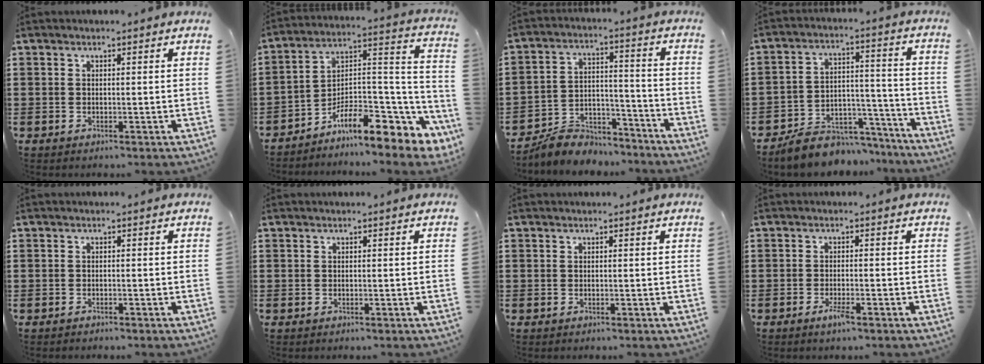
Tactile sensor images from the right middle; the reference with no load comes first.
{"total": 9.0, "force": [-6.5, 2.6, 5.6], "torque": [-0.095, -0.004, -0.126]}
{"total": 6.4, "force": [-6.2, 1.6, 0.6], "torque": [-0.014, 0.018, -0.124]}
{"total": 7.7, "force": [-7.0, 2.9, 1.4], "torque": [-0.022, 0.034, -0.132]}
{"total": 0.6, "force": [-0.6, 0.1, 0.0], "torque": [-0.001, 0.000, -0.013]}
{"total": 0.0}
{"total": 0.0}
{"total": 2.4, "force": [-1.4, 0.4, 2.0], "torque": [-0.039, -0.003, -0.026]}